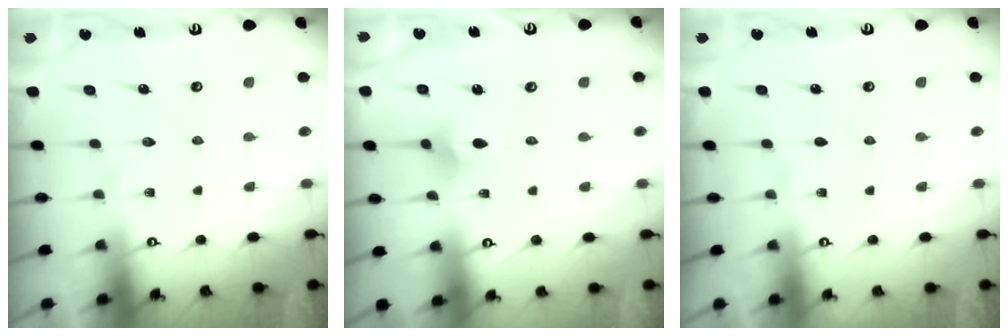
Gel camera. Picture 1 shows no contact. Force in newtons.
{"total": 3.4, "press": 3.3, "slide": 0.8}
{"total": 0.0}